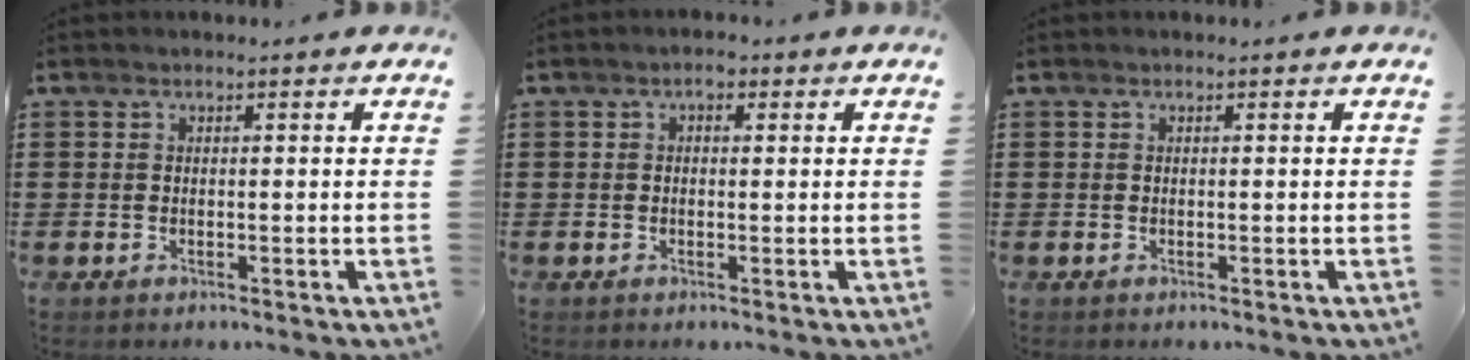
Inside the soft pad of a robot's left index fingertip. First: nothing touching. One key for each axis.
{"total": 1.7, "fx": 0.5, "fy": 1.0, "fz": 1.4, "tx": -0.029, "ty": 0.007, "tz": 0.007}
{"total": 0.0}